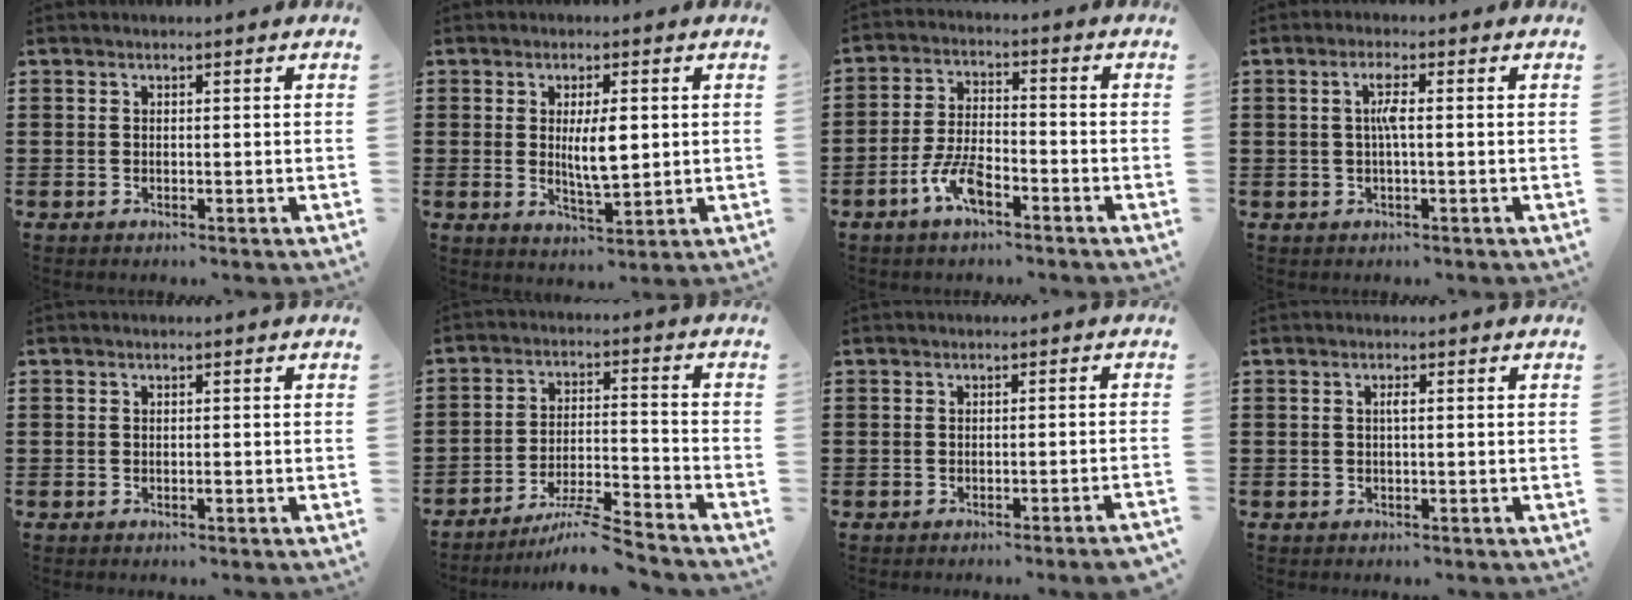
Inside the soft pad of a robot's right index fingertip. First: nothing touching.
{"total": 5.8, "force": [0.6, 2.0, 5.4], "torque": [-0.087, -0.001, 0.006]}
{"total": 6.7, "force": [-3.9, 2.4, 4.8], "torque": [-0.111, 0.002, -0.077]}
{"total": 3.0, "force": [-0.1, 0.3, 3.0], "torque": [-0.059, 0.001, -0.005]}
{"total": 0.5, "force": [-0.3, 0.1, 0.4], "torque": [-0.010, -0.004, -0.004]}
{"total": 7.6, "force": [-6.6, 0.1, 3.6], "torque": [-0.060, 0.002, -0.124]}
{"total": 1.5, "force": [-1.2, -0.3, 0.9], "torque": [-0.016, -0.001, -0.022]}
{"total": 0.9, "force": [0.0, 0.1, 0.9], "torque": [-0.018, -0.001, -0.001]}